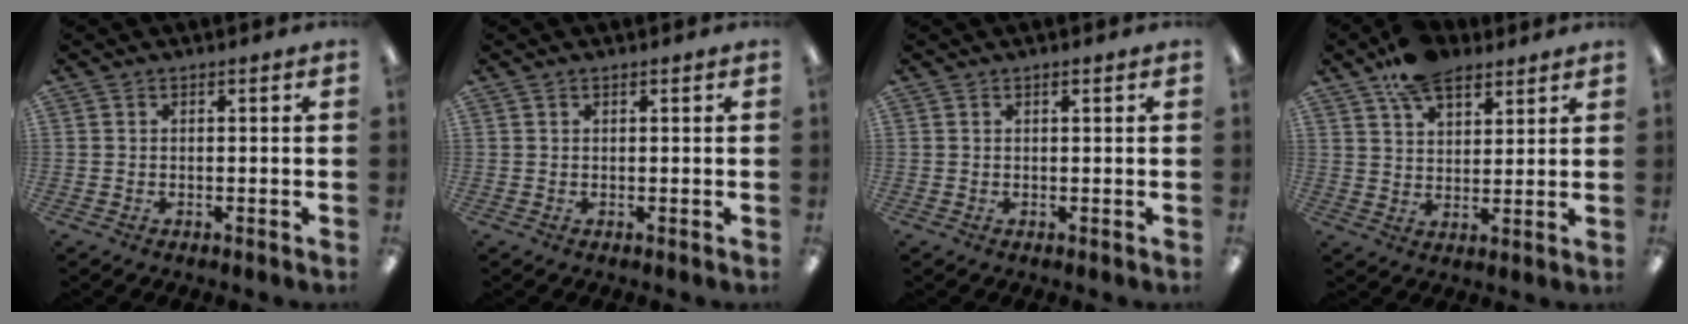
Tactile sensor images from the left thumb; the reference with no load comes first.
{"total": 0.7, "force": [0.5, 0.2, 0.5], "torque": [-0.010, 0.002, 0.008]}
{"total": 0.8, "force": [0.6, 0.1, 0.6], "torque": [-0.013, 0.000, 0.010]}
{"total": 10.3, "force": [7.4, 5.1, 5.1], "torque": [-0.084, -0.032, 0.136]}